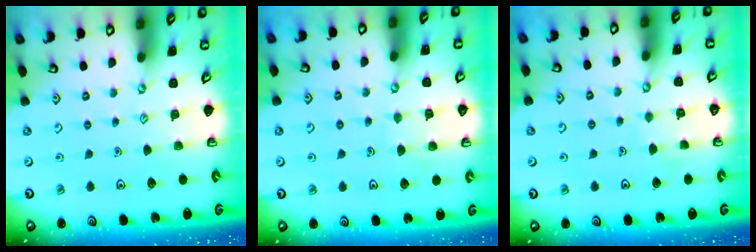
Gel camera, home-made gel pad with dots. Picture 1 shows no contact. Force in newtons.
{"total": 3.3, "press": 3.3, "slide": 0.3}
{"total": 2.4, "press": 2.4, "slide": 0.1}